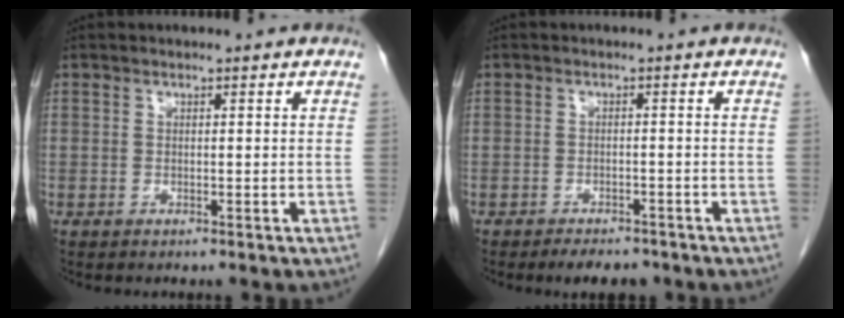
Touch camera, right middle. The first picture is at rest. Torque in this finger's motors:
{"motor_torque": [0.61, -0.38, 0.00, 0.00]}